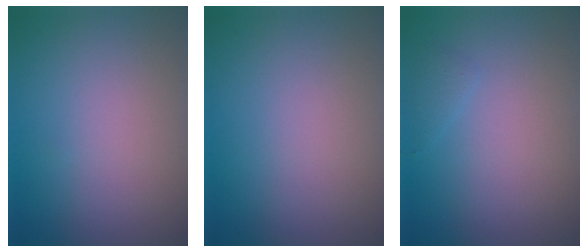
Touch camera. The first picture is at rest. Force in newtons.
{"total": 0.0}
{"total": 0.8, "press": 0.8, "slide": 0.0}